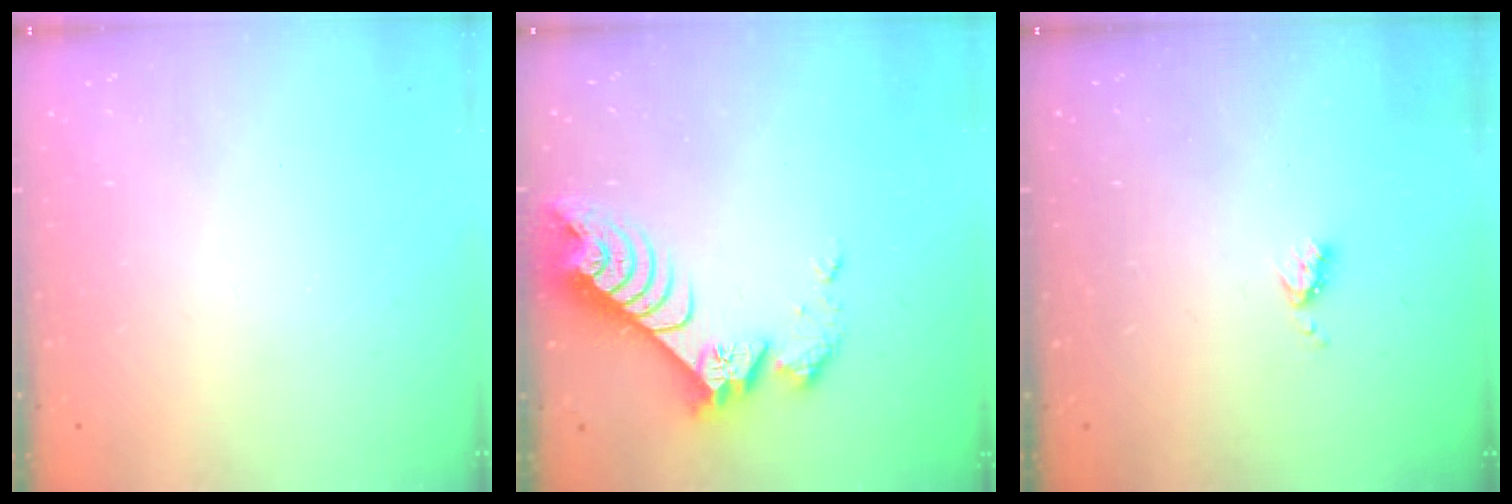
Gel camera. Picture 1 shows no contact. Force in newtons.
{"total": 8.8, "press": 8.8, "slide": 0.8}
{"total": 4.0, "press": 3.9, "slide": 0.6}